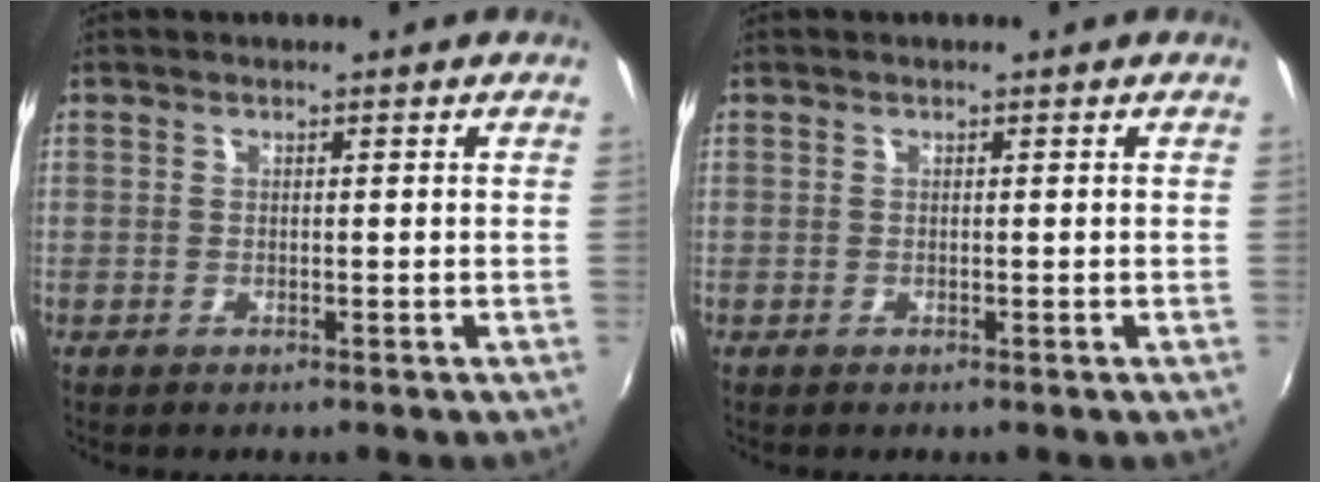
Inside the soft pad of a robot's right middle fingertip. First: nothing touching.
{"total": 0.0}